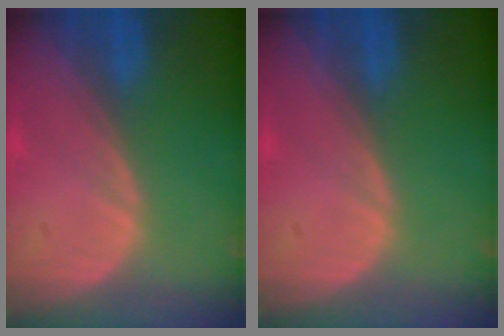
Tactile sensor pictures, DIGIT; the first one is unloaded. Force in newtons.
{"total": 0.0}